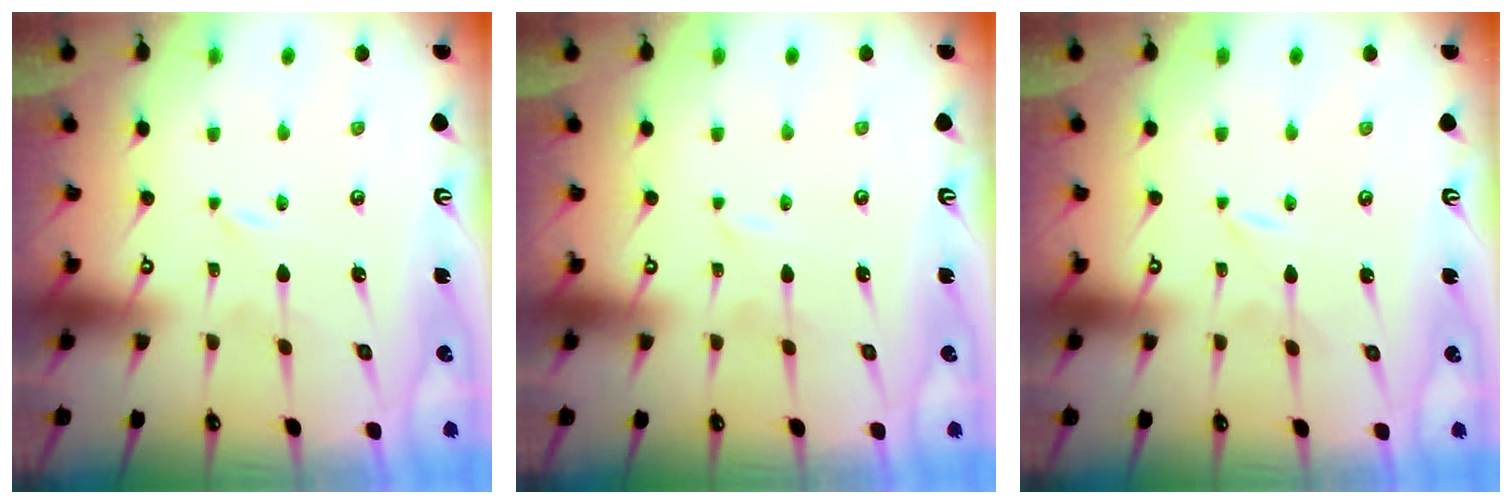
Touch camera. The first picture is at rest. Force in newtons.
{"total": 1.6, "press": 1.6, "slide": 0.2}
{"total": 0.0}